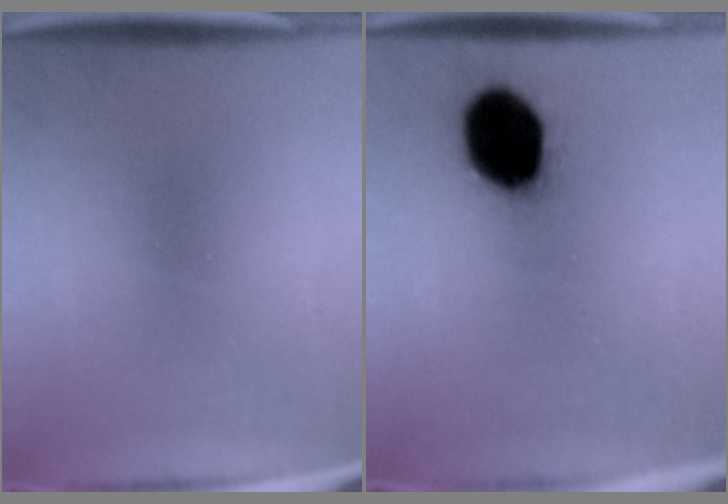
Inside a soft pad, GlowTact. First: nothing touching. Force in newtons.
{"total": 16.9}